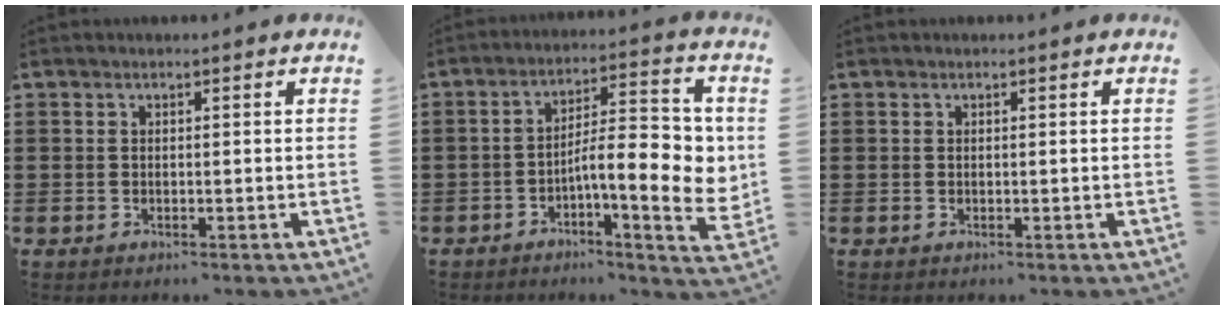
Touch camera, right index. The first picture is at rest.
{"total": 11.1, "force": [-0.9, 3.7, 10.5], "torque": [-0.150, -0.011, -0.019]}
{"total": 0.0}